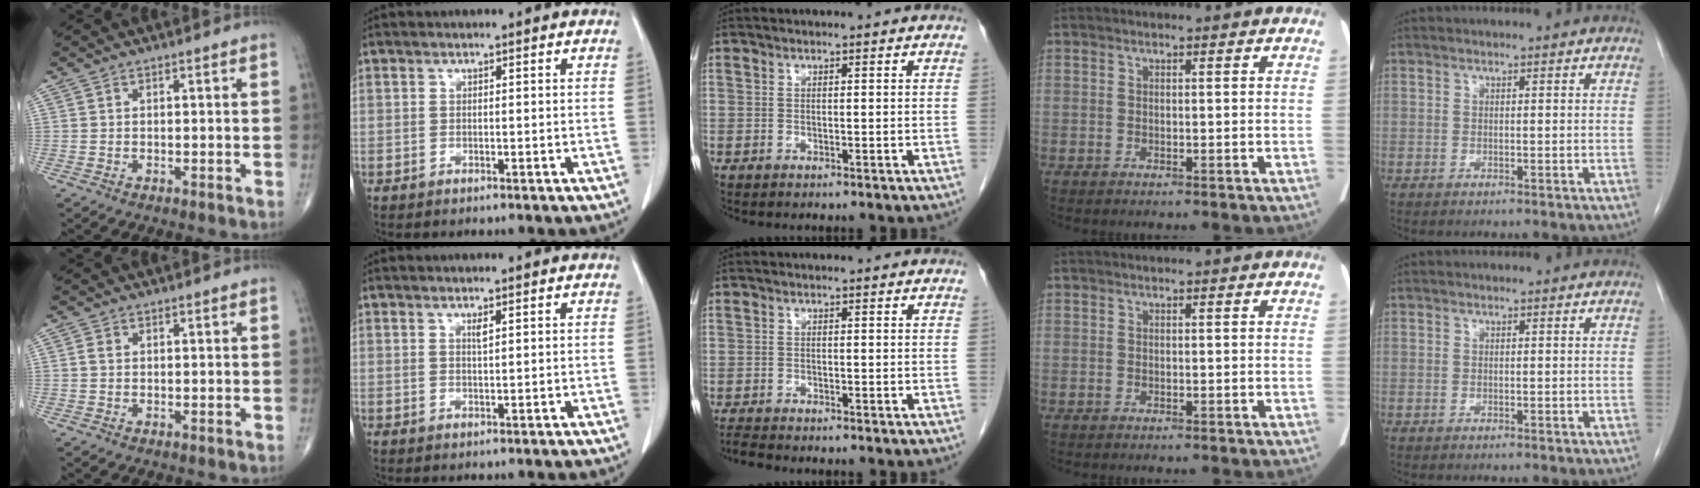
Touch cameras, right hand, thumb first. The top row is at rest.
{"thumb": {"total": 0.9, "force": [0.1, 0.7, 0.6], "torque": [-0.011, 0.001, 0.000]}, "index": {"total": 1.0, "force": [0.5, 0.0, 0.8], "torque": [-0.018, -0.004, 0.010]}, "middle": {"total": 1.6, "force": [-1.5, -0.4, 0.1], "torque": [-0.015, -0.013, -0.030]}}